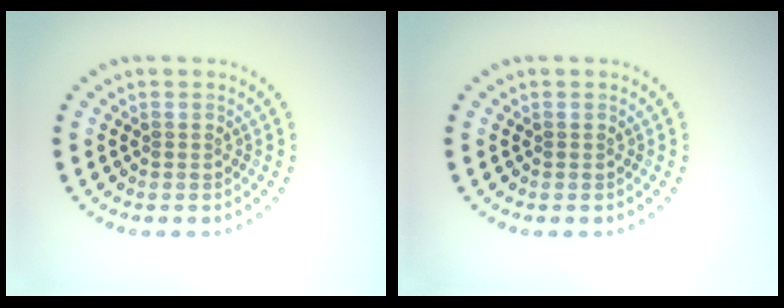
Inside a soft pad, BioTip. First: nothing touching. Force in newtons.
{"total": 0.0}